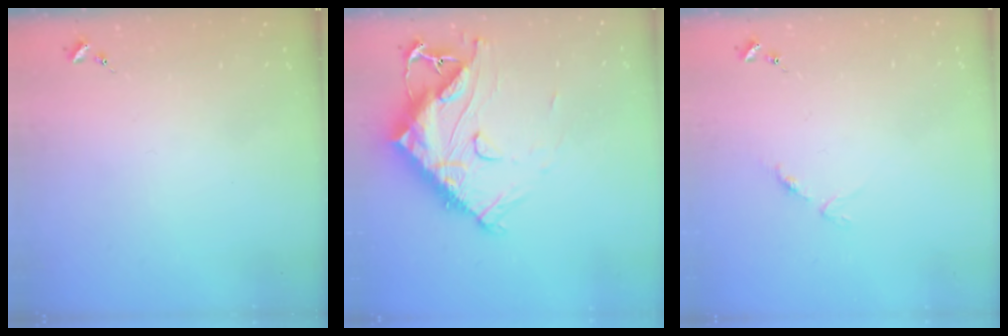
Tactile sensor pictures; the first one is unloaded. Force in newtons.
{"total": 18.8, "press": 18.7, "slide": 1.7}
{"total": 3.2, "press": 3.2, "slide": 0.4}